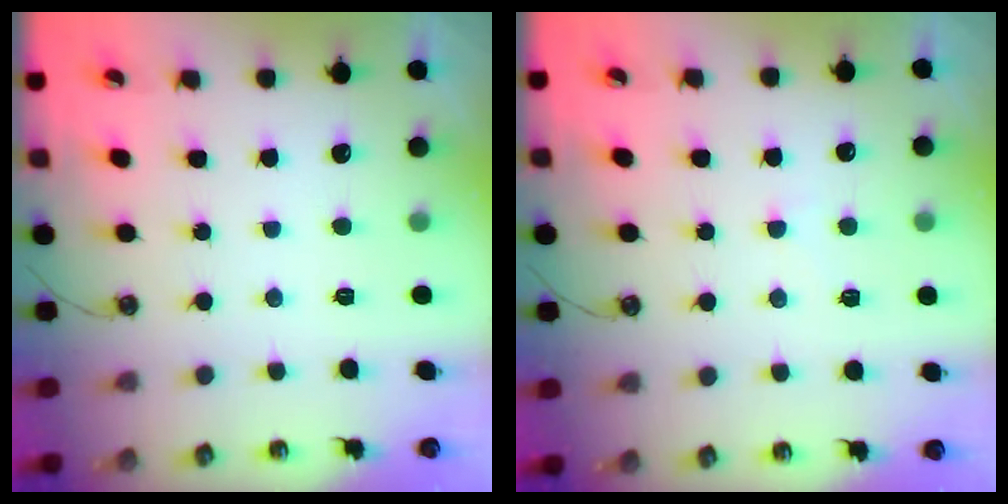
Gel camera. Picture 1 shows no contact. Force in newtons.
{"total": 3.2, "press": 3.1, "slide": 0.9}